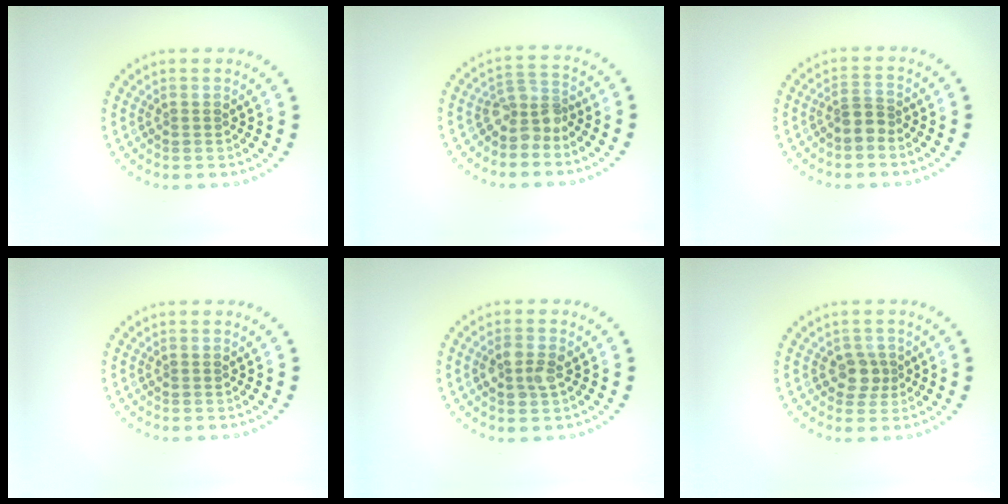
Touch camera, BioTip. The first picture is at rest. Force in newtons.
{"total": 2.7, "press": 1.9, "slide": 1.9}
{"total": 1.5, "press": 1.1, "slide": 1.0}
{"total": 0.0}
{"total": 2.3, "press": 2.3, "slide": 0.2}
{"total": 2.1, "press": 1.9, "slide": 1.0}